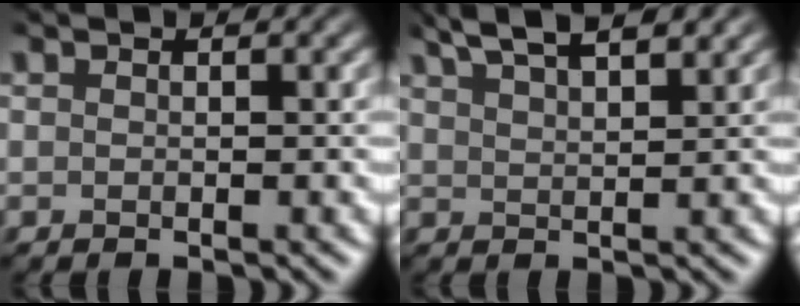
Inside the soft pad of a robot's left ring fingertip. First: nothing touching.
{"total": 6.4, "force": [4.8, 1.9, 3.8], "torque": [-0.045, 0.030, 0.050]}